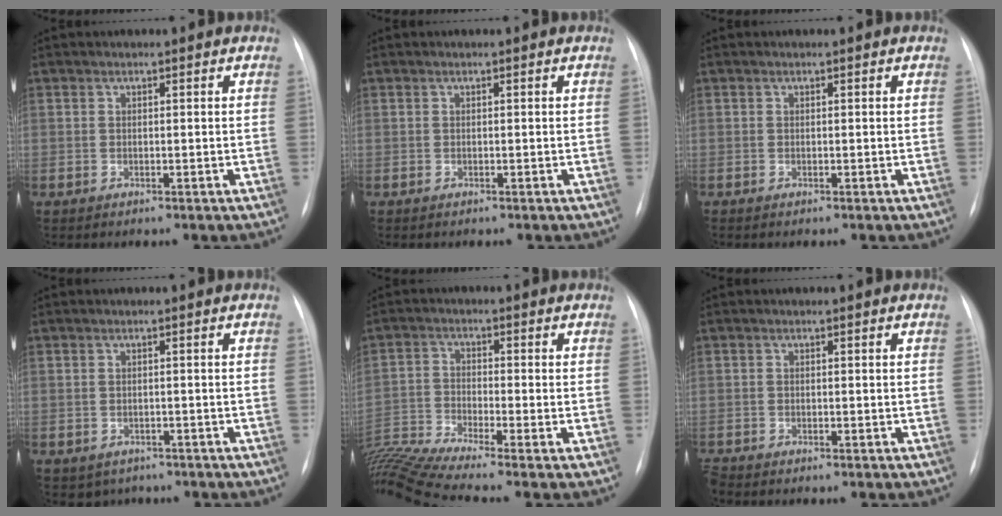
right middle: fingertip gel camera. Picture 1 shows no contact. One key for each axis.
{"total": 0.0}
{"total": 0.0}
{"total": 3.3, "fx": -2.4, "fy": 2.3, "fz": 0.4, "tx": -0.004, "ty": 0.008, "tz": -0.028}
{"total": 12.5, "fx": -10.8, "fy": -1.9, "fz": 6.1, "tx": -0.134, "ty": -0.004, "tz": -0.198}
{"total": 1.0, "fx": -1.0, "fy": 0.2, "fz": 0.2, "tx": -0.006, "ty": -0.004, "tz": -0.017}